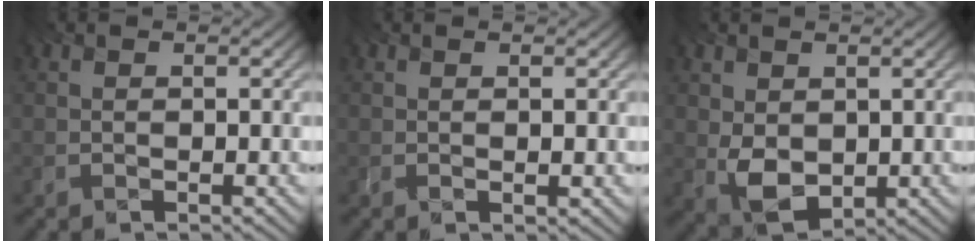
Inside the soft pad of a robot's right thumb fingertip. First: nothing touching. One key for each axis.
{"total": 0.9, "fx": 0.4, "fy": 0.0, "fz": 0.7, "tx": -0.010, "ty": -0.001, "tz": 0.006}
{"total": 4.7, "fx": -0.2, "fy": 3.4, "fz": 3.3, "tx": -0.083, "ty": -0.012, "tz": -0.005}